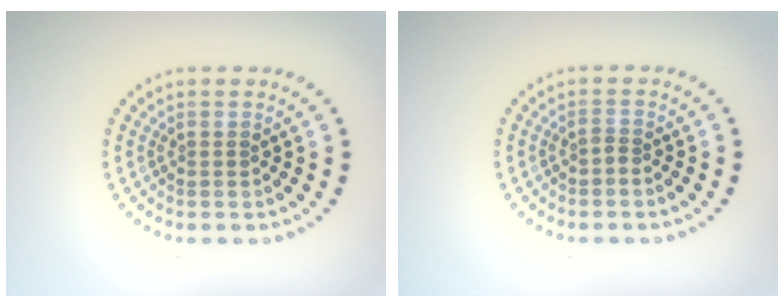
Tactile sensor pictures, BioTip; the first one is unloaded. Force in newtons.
{"total": 0.5, "press": 0.3, "slide": 0.4}